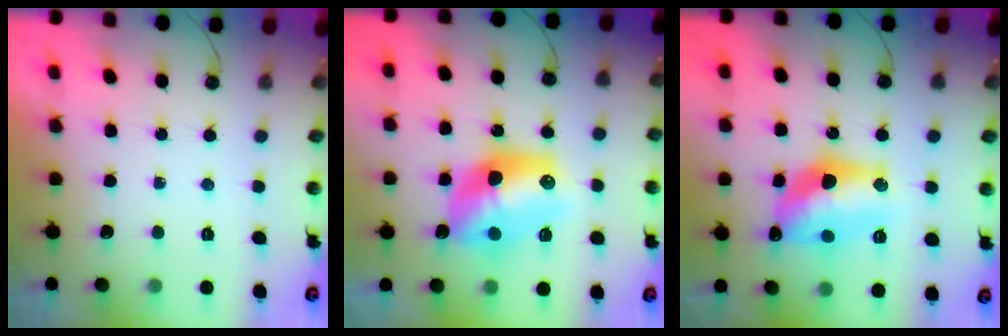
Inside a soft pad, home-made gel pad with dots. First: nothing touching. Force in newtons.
{"total": 14.8, "press": 14.8, "slide": 1.3}
{"total": 16.2, "press": 15.5, "slide": 4.7}